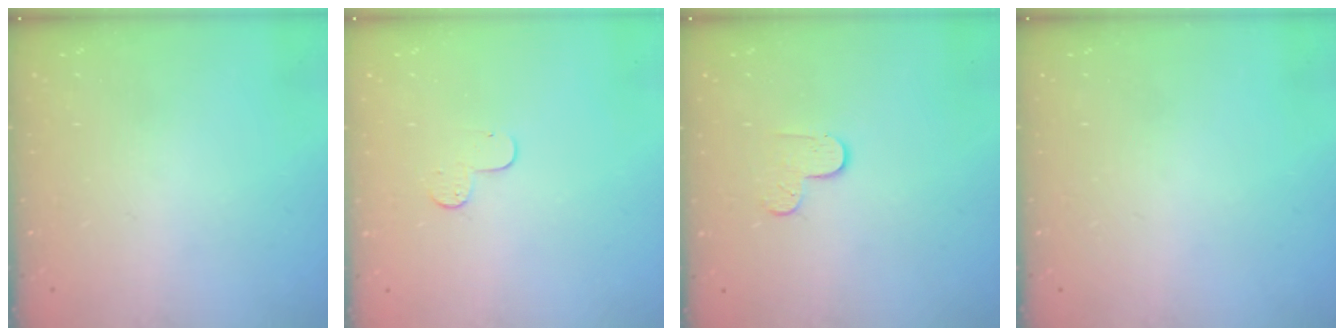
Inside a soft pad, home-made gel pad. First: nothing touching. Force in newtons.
{"total": 4.3, "press": 4.3, "slide": 0.4}
{"total": 4.3, "press": 4.3, "slide": 0.4}
{"total": 0.0}